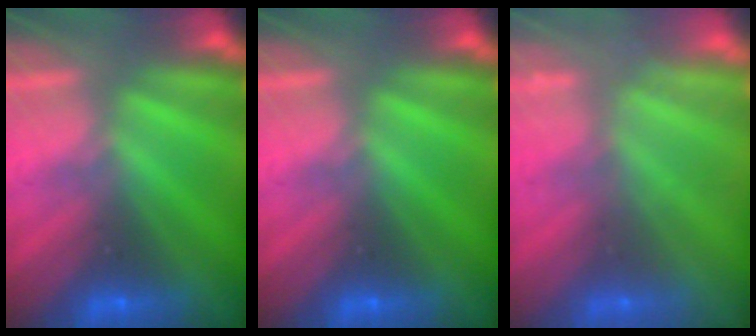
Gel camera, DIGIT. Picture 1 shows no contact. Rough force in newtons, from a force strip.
{"total": 0.0}
{"total": 2.3}